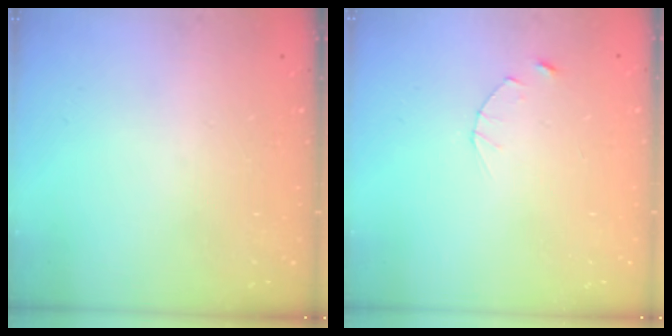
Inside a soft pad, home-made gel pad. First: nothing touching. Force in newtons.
{"total": 2.5, "press": 2.4, "slide": 0.3}